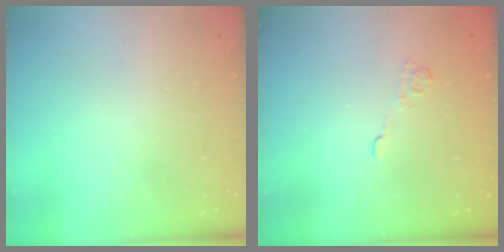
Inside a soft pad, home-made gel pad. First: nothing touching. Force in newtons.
{"total": 3.8, "press": 3.5, "slide": 1.5}